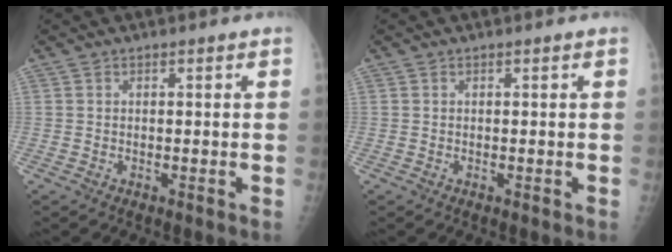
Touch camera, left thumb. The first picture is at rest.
{"total": 0.0}